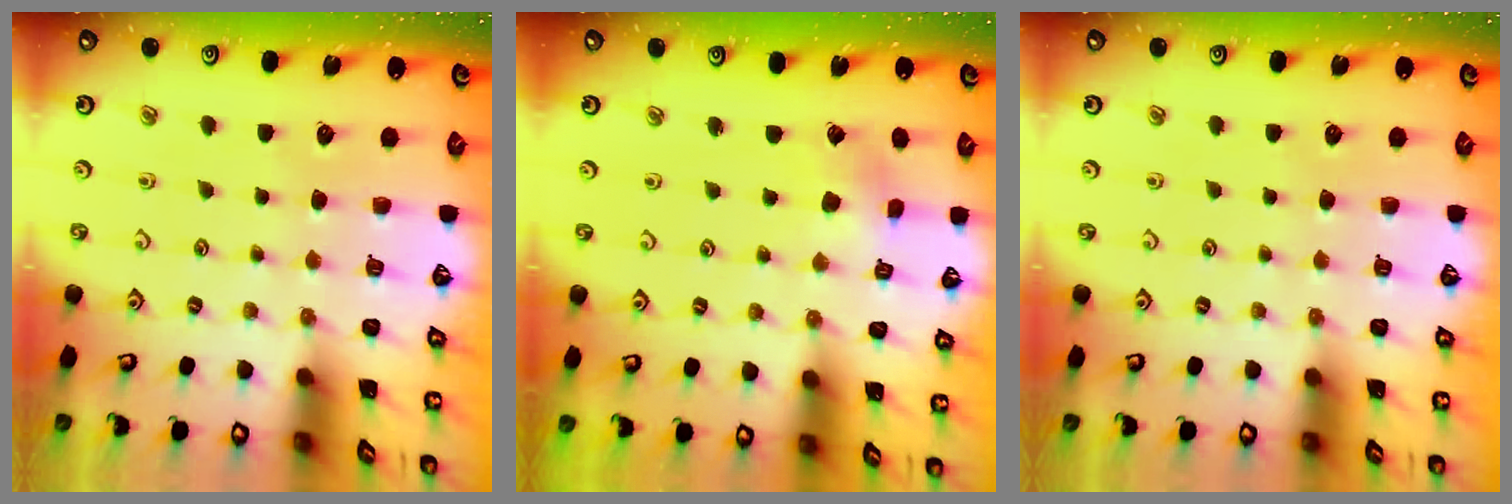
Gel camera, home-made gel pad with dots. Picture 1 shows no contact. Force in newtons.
{"total": 2.4, "press": 2.4, "slide": 0.2}
{"total": 0.0}